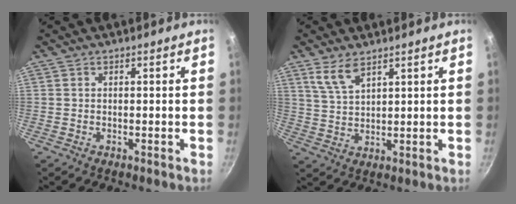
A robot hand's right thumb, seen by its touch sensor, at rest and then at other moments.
{"total": 5.5, "force": [3.7, 2.1, 3.5], "torque": [-0.065, -0.018, 0.081]}